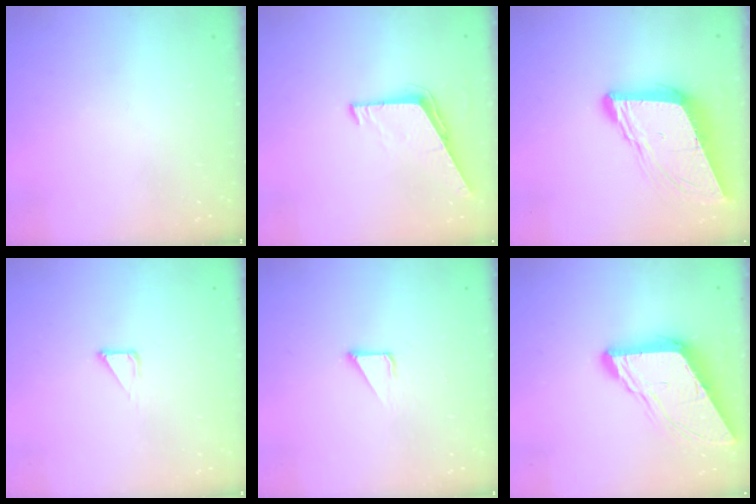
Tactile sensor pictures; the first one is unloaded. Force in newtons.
{"total": 6.6, "press": 6.6, "slide": 0.4}
{"total": 11.6, "press": 11.0, "slide": 3.8}
{"total": 2.8, "press": 2.8, "slide": 0.1}
{"total": 2.4, "press": 2.4, "slide": 0.1}
{"total": 8.8, "press": 8.8, "slide": 1.0}